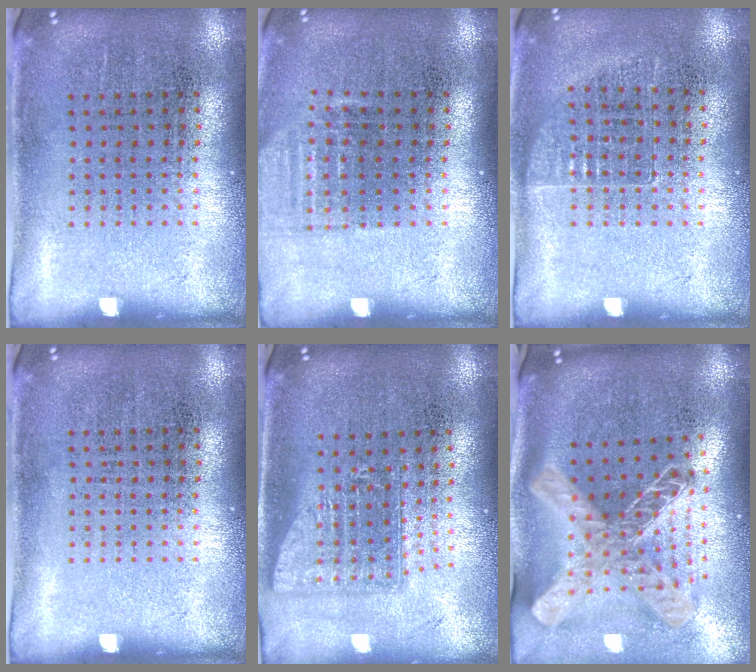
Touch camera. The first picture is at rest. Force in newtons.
{"total": 1.0, "press": 0.9, "slide": 0.4}
{"total": 0.7, "press": 0.7, "slide": 0.1}
{"total": 0.0}
{"total": 1.6, "press": 1.2, "slide": 1.0}
{"total": 2.6, "press": 1.9, "slide": 1.8}